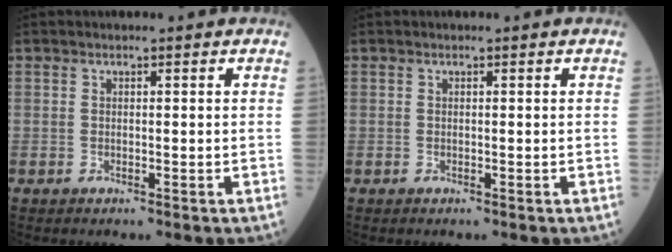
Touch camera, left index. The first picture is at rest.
{"total": 0.0}